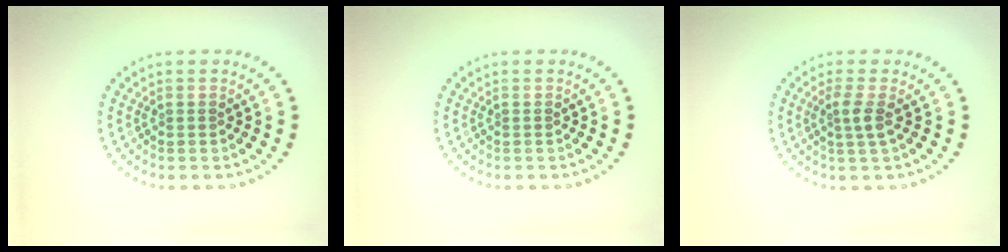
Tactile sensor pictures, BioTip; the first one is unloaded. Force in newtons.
{"total": 0.0}
{"total": 1.8, "press": 1.3, "slide": 1.2}